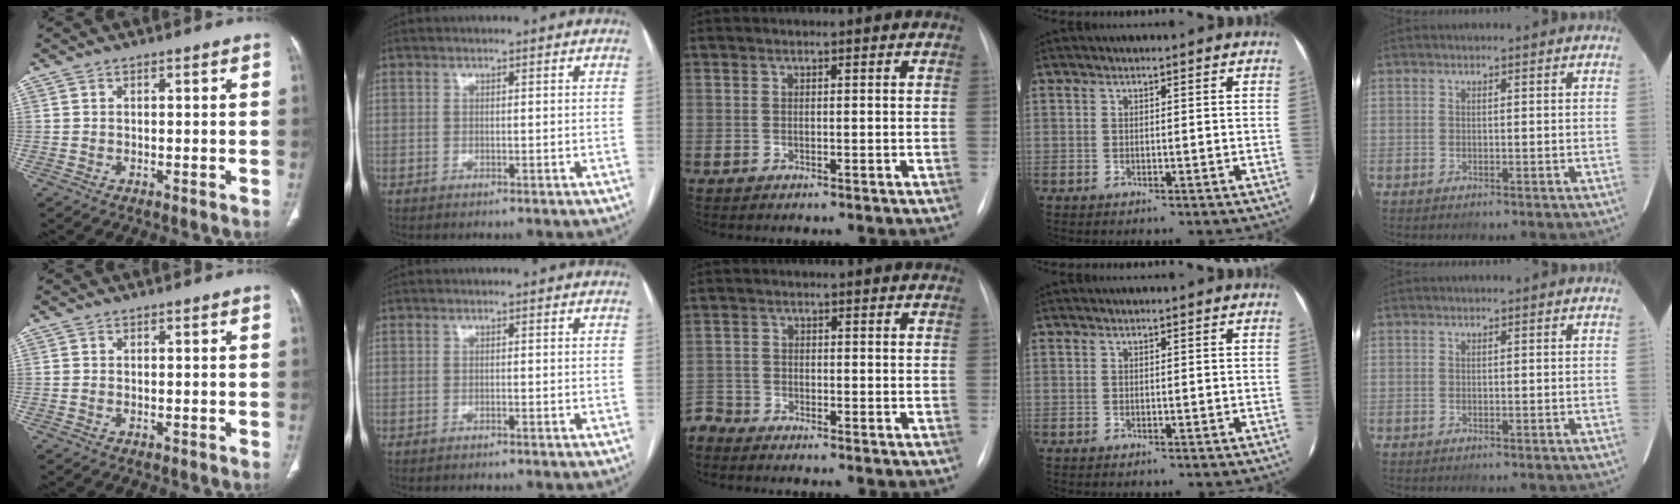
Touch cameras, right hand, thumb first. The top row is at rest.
{"middle": {"total": 3.0, "force": [-3.0, 0.1, -0.2], "torque": [0.009, -0.012, -0.057]}}